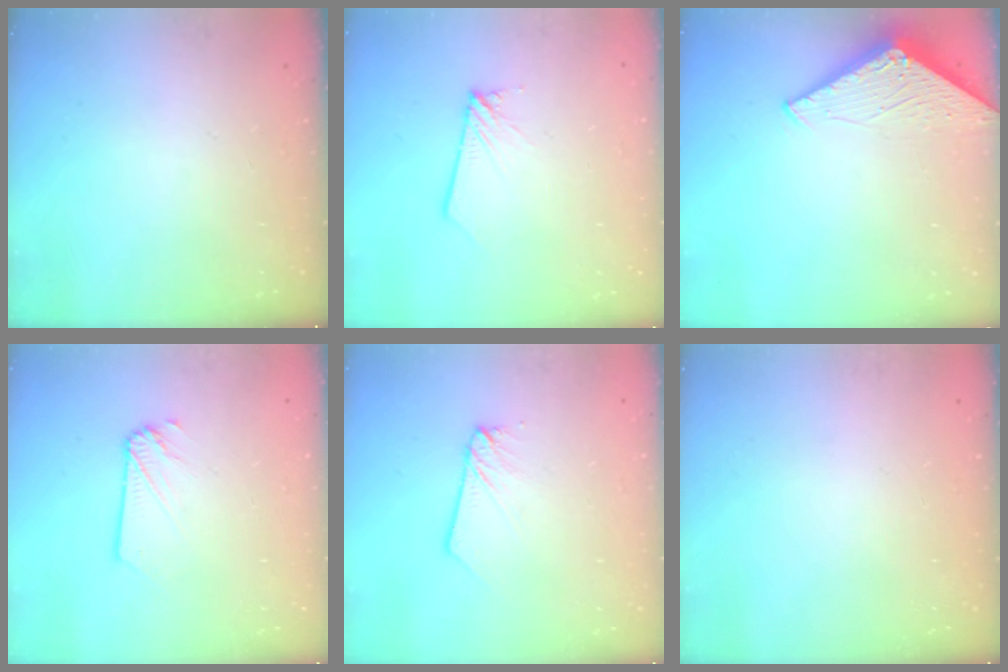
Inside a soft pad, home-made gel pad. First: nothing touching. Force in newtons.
{"total": 2.0, "press": 2.0, "slide": 0.2}
{"total": 2.9, "press": 2.9, "slide": 0.2}
{"total": 2.0, "press": 2.0, "slide": 0.2}
{"total": 2.5, "press": 2.5, "slide": 0.3}
{"total": 0.0}